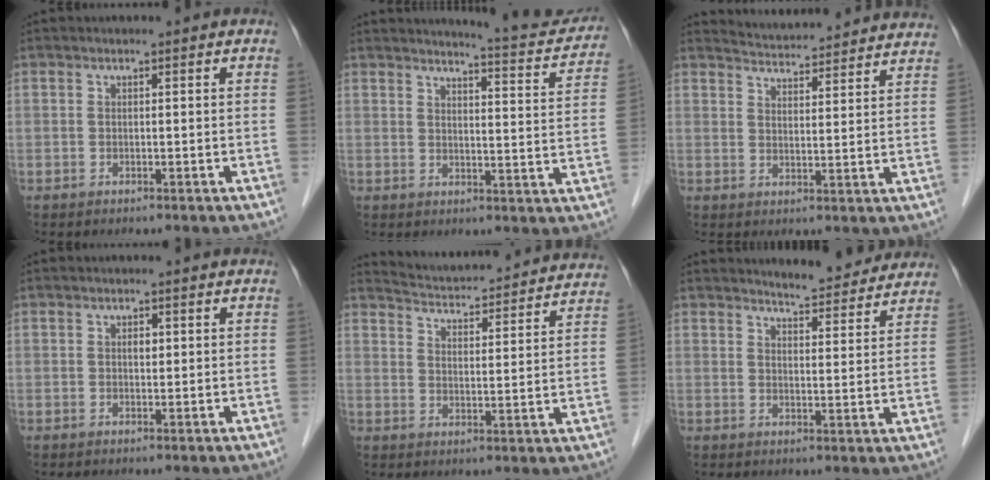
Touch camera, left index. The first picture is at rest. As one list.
[{"total": 10.7, "force": [10.4, 0.5, 2.4], "torque": [-0.028, -0.029, 0.115]}, {"total": 15.5, "force": [15.1, 1.2, 3.4], "torque": [-0.047, -0.014, 0.183]}, {"total": 1.2, "force": [0.3, 0.7, 0.9], "torque": [-0.014, 0.001, 0.004]}, {"total": 20.7, "force": [19.9, 2.1, 5.2], "torque": [-0.077, -0.027, 0.250]}, {"total": 8.1, "force": [7.8, 1.1, 1.9], "torque": [-0.026, -0.010, 0.092]}]